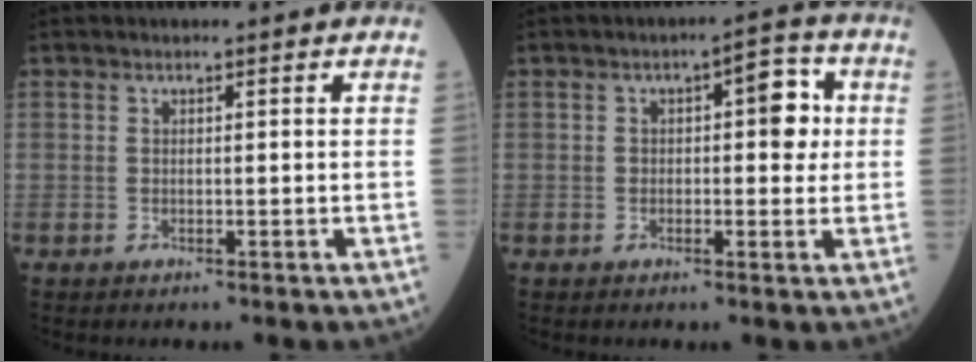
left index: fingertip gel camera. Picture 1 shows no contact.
{"total": 5.5, "force": [0.7, 2.3, 4.9], "torque": [-0.060, 0.018, 0.003]}